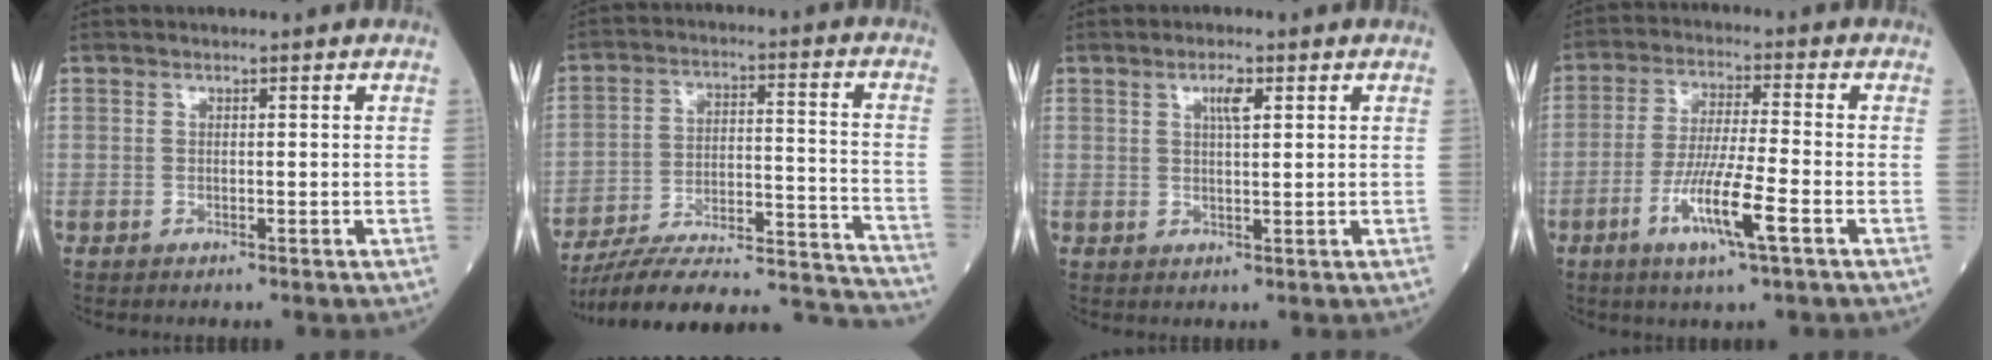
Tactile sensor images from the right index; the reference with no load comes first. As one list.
[{"total": 25.6, "force": [-24.0, 2.2, 8.7], "torque": [-0.085, 0.011, -0.343]}, {"total": 2.7, "force": [1.2, 0.5, 2.4], "torque": [-0.047, 0.002, 0.022]}, {"total": 9.4, "force": [-4.0, 0.2, 8.5], "torque": [-0.167, -0.012, -0.072]}]